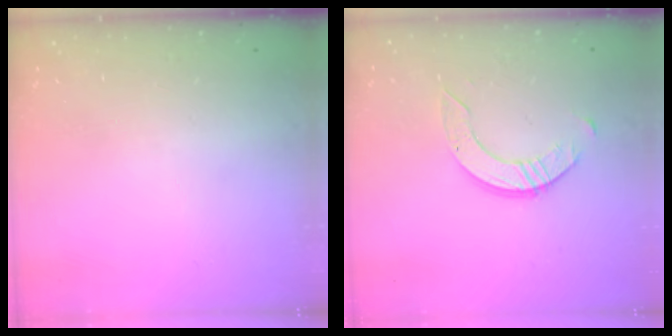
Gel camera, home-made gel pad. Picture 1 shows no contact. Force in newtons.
{"total": 5.3, "press": 5.3, "slide": 0.5}